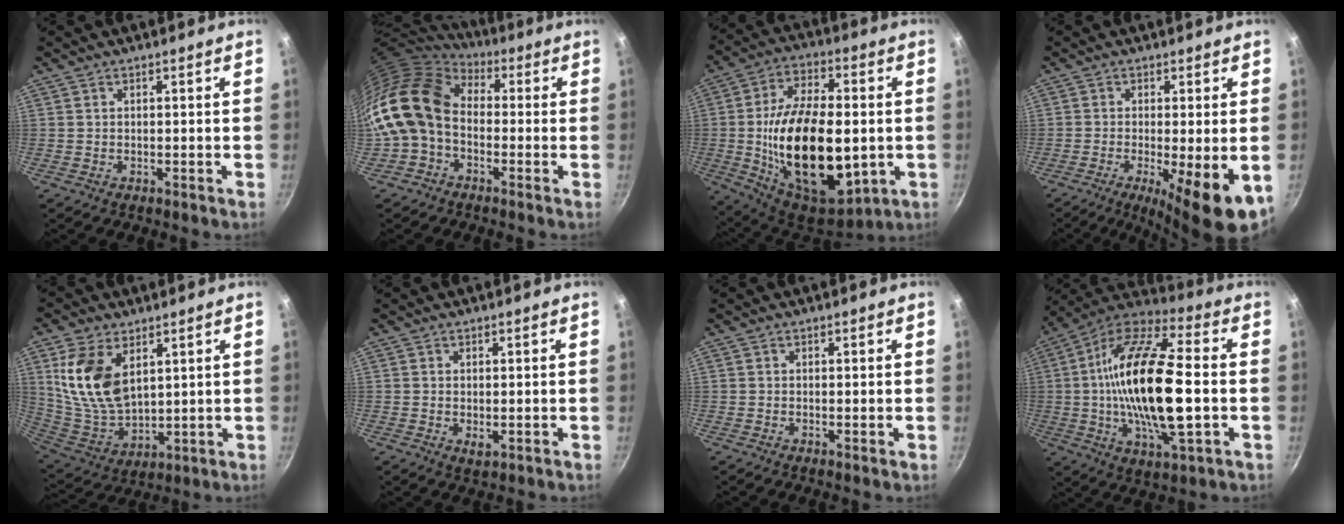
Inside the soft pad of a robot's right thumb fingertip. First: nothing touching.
{"total": 14.7, "force": [-1.1, 10.9, 9.7], "torque": [-0.169, 0.035, -0.038]}
{"total": 27.5, "force": [-2.1, 14.7, 23.1], "torque": [-0.390, 0.004, -0.020]}
{"total": 11.0, "force": [-3.1, 2.2, 10.3], "torque": [-0.158, -0.013, -0.042]}
{"total": 14.9, "force": [5.3, 8.9, 10.7], "torque": [-0.195, -0.038, 0.118]}
{"total": 1.7, "force": [0.1, 0.9, 1.4], "torque": [-0.023, -0.005, 0.002]}
{"total": 0.5, "force": [0.0, 0.0, 0.5], "torque": [-0.009, -0.003, -0.002]}
{"total": 24.7, "force": [-1.0, 8.9, 23.0], "torque": [-0.437, 0.014, -0.036]}